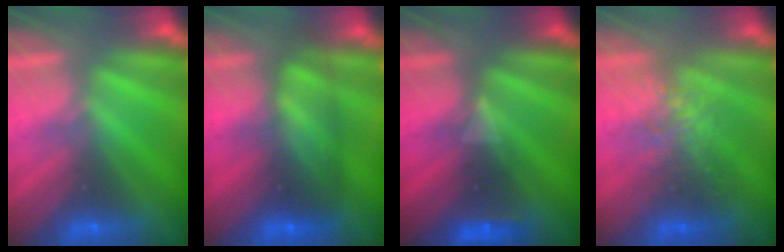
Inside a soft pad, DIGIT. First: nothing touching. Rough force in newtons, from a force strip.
{"total": 9.8}
{"total": 2.9}
{"total": 2.5}